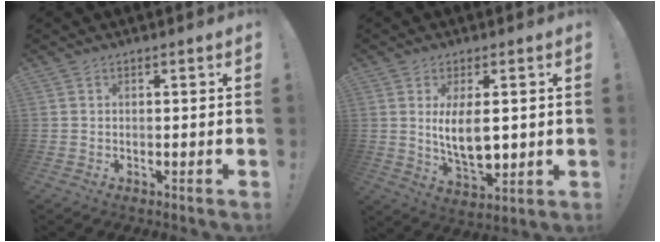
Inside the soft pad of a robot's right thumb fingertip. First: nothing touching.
{"total": 10.8, "force": [1.3, 4.5, 9.8], "torque": [-0.169, -0.019, 0.019]}